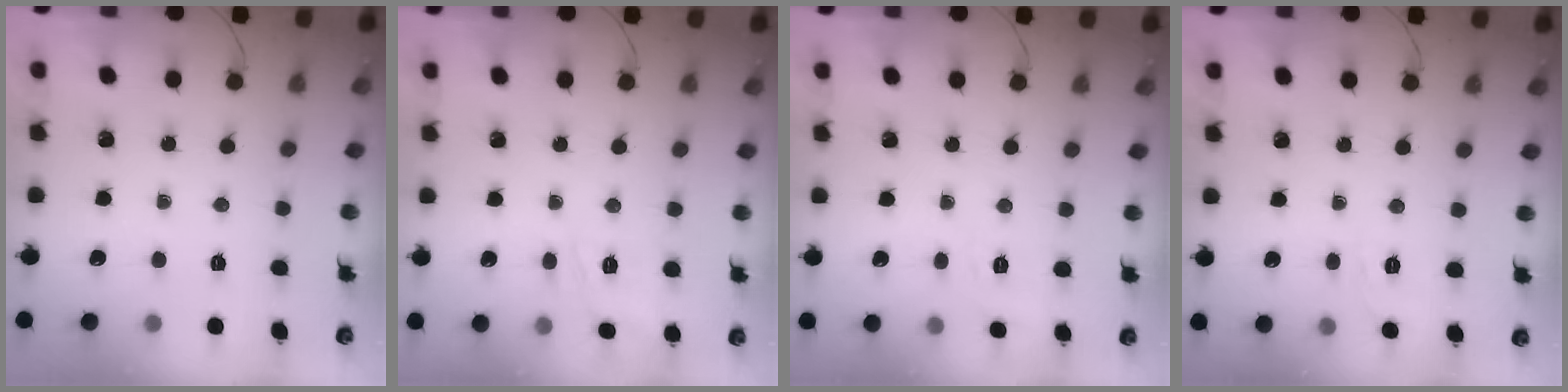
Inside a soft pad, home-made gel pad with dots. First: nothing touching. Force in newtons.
{"total": 11.4, "press": 11.4, "slide": 1.2}
{"total": 7.5, "press": 7.2, "slide": 2.2}
{"total": 1.9, "press": 0.2, "slide": 1.9}